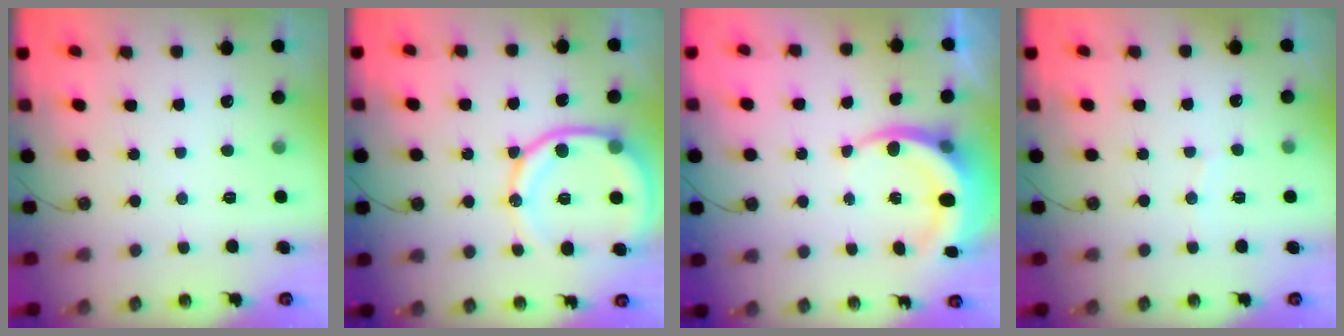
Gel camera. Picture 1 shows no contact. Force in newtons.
{"total": 14.7, "press": 14.6, "slide": 1.6}
{"total": 7.2, "press": 7.1, "slide": 1.3}
{"total": 3.0, "press": 3.0, "slide": 0.4}